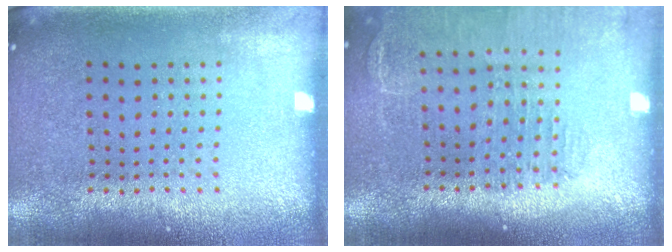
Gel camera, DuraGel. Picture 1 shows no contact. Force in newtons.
{"total": 1.4, "press": 1.4, "slide": 0.1}